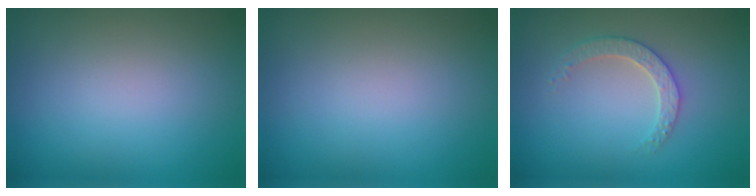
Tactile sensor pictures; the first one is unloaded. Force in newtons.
{"total": 0.0}
{"total": 2.5, "press": 2.4, "slide": 0.7}